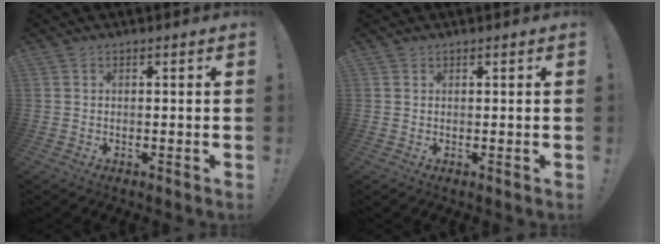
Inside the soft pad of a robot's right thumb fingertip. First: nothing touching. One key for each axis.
{"total": 0.7, "fx": 0.5, "fy": 0.4, "fz": 0.0, "tx": 0.004, "ty": -0.002, "tz": 0.010}